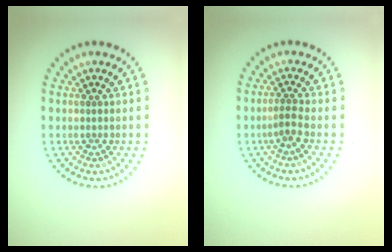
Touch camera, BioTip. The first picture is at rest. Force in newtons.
{"total": 1.4, "press": 1.1, "slide": 0.9}